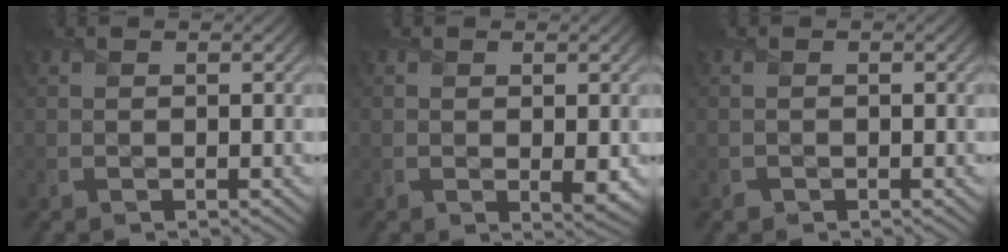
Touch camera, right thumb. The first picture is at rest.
{"total": 1.4, "force": [0.0, 0.4, 1.4], "torque": [-0.025, -0.008, 0.003]}
{"total": 0.0}